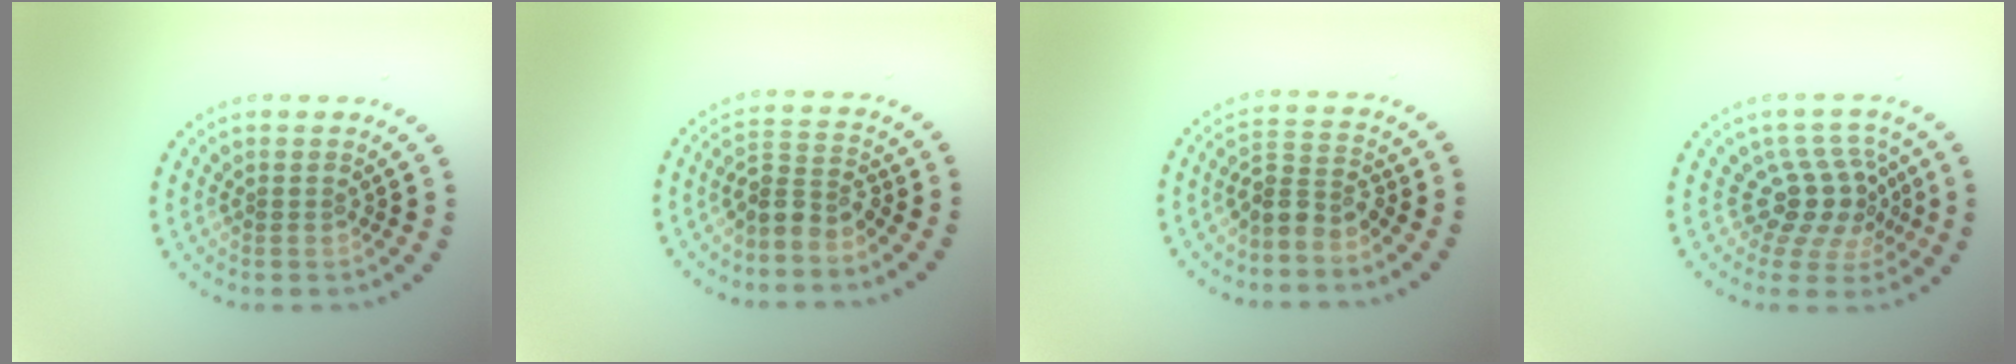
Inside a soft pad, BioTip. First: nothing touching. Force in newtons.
{"total": 2.9, "press": 2.2, "slide": 1.9}
{"total": 2.9, "press": 2.2, "slide": 1.9}
{"total": 4.0, "press": 3.1, "slide": 2.6}